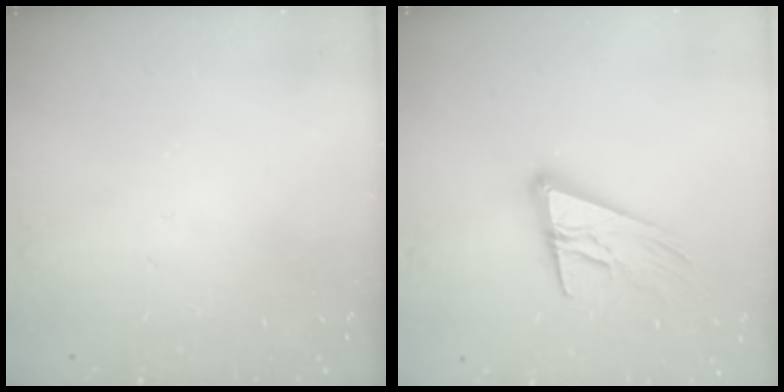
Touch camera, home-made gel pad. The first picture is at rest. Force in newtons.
{"total": 14.9, "press": 14.6, "slide": 2.9}